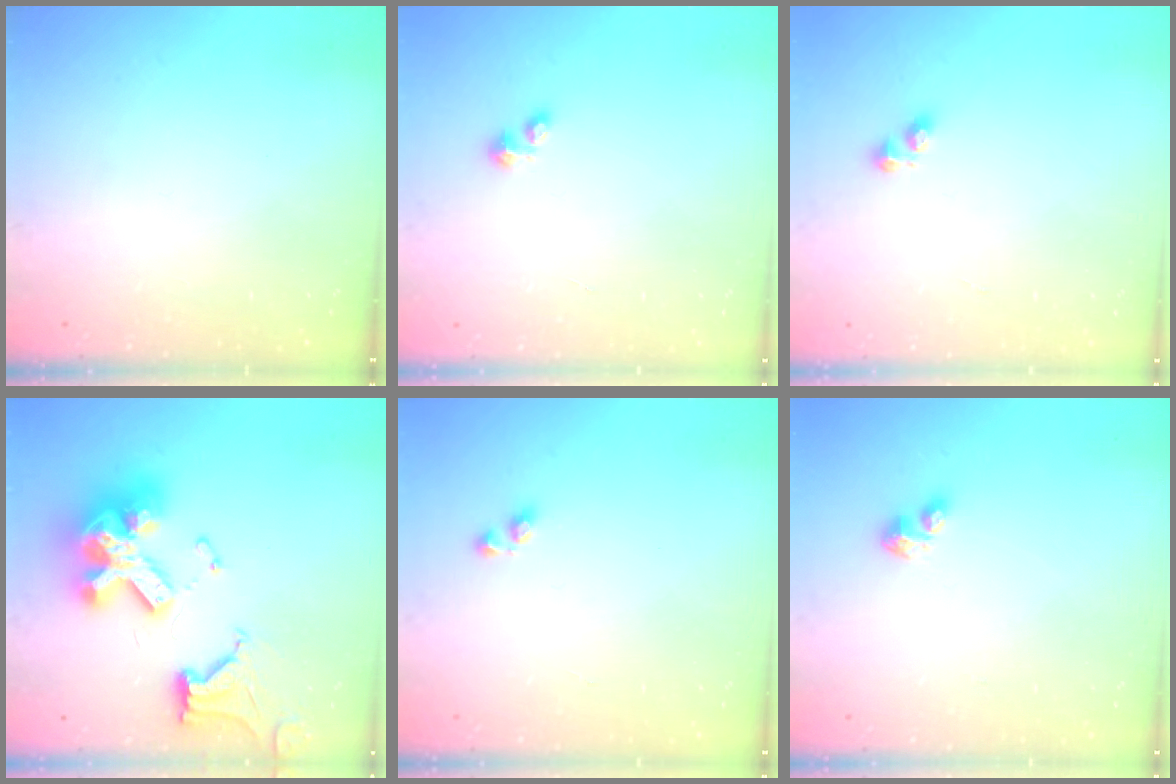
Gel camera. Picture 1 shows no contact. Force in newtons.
{"total": 1.9, "press": 1.8, "slide": 0.2}
{"total": 2.6, "press": 2.6, "slide": 0.4}
{"total": 20.1, "press": 20.0, "slide": 2.1}
{"total": 2.9, "press": 2.9, "slide": 0.2}
{"total": 3.1, "press": 3.0, "slide": 0.5}